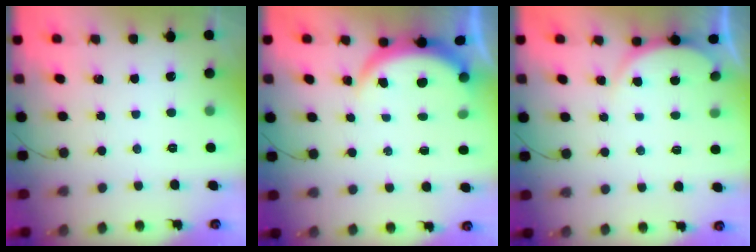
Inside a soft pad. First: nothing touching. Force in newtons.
{"total": 4.0, "press": 4.0, "slide": 0.2}
{"total": 4.2, "press": 4.2, "slide": 0.6}